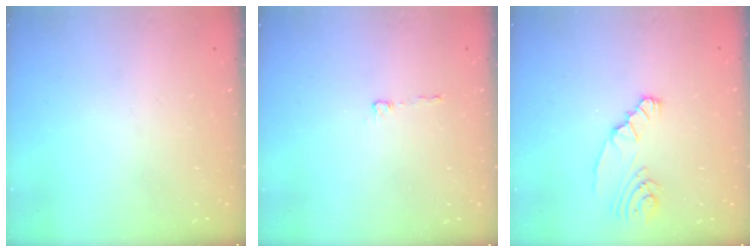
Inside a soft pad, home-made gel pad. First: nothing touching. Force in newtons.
{"total": 2.1, "press": 2.1, "slide": 0.2}
{"total": 4.5, "press": 4.3, "slide": 1.5}